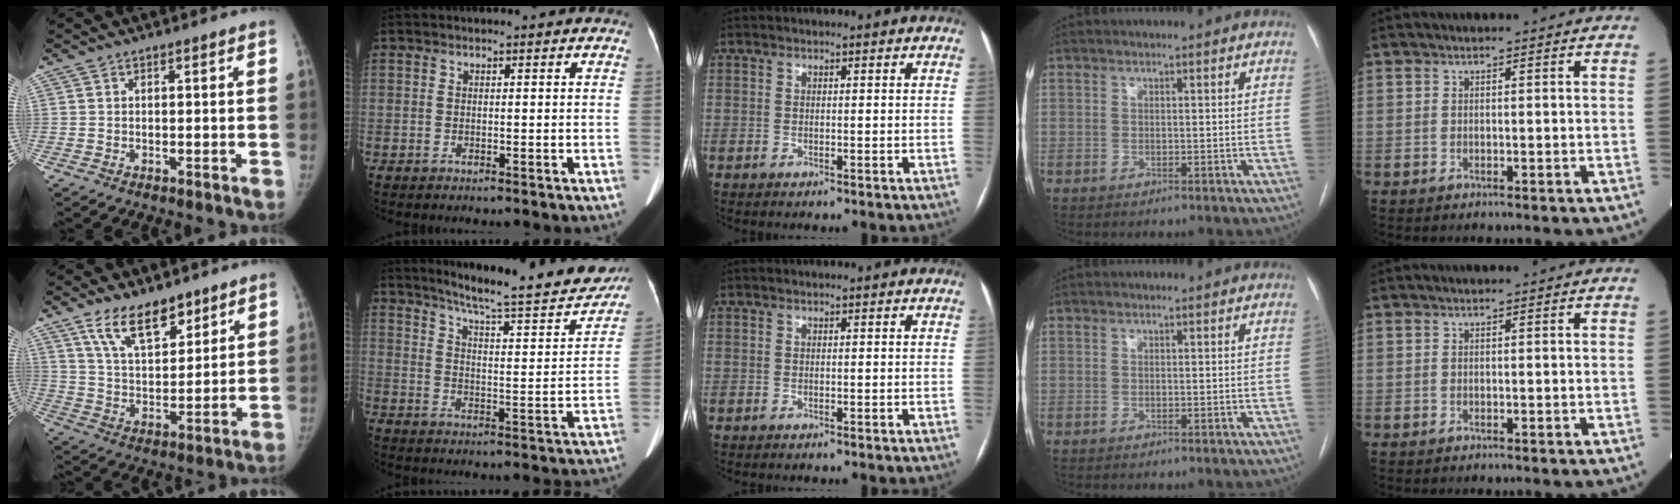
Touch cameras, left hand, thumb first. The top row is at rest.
{"thumb": {"total": 11.6, "force": [7.9, 5.3, 6.5], "torque": [-0.085, -0.050, 0.147]}, "index": {"total": 19.3, "force": [17.2, 1.4, 8.7], "torque": [-0.130, -0.038, 0.231]}}